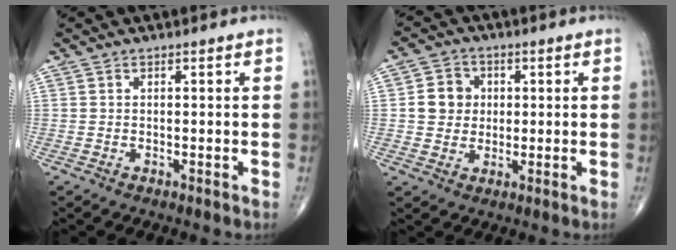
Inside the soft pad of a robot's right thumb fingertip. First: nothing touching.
{"total": 6.3, "force": [0.7, 5.7, 2.5], "torque": [-0.016, 0.003, 0.006]}